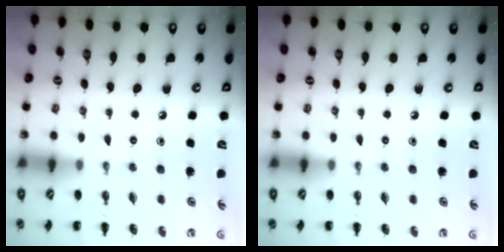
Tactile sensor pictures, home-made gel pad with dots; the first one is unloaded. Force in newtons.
{"total": 0.0}